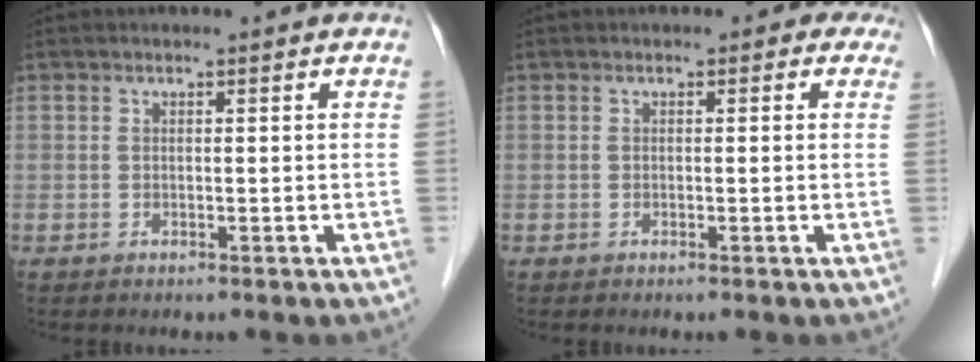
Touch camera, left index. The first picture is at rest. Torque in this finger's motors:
{"motor_torque": [1.00, -1.14, 0.10, 0.01]}